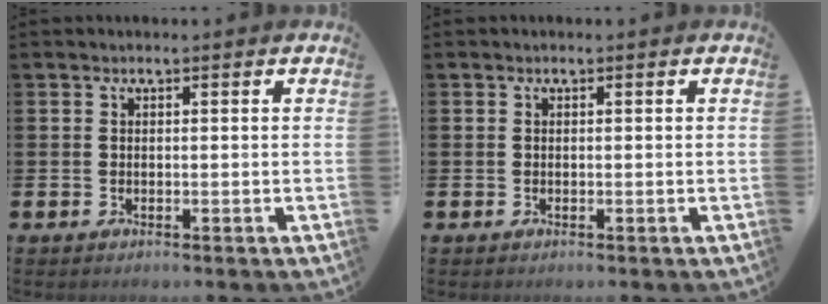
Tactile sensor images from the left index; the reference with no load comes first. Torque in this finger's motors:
{"motor_torque": [-0.02, 0.01, 0.00, 0.01]}